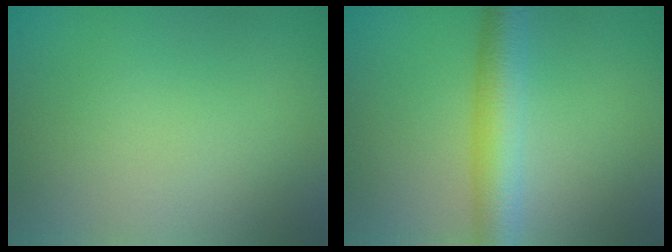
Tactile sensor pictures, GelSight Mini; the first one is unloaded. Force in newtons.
{"total": 5.7, "press": 5.7, "slide": 0.1}